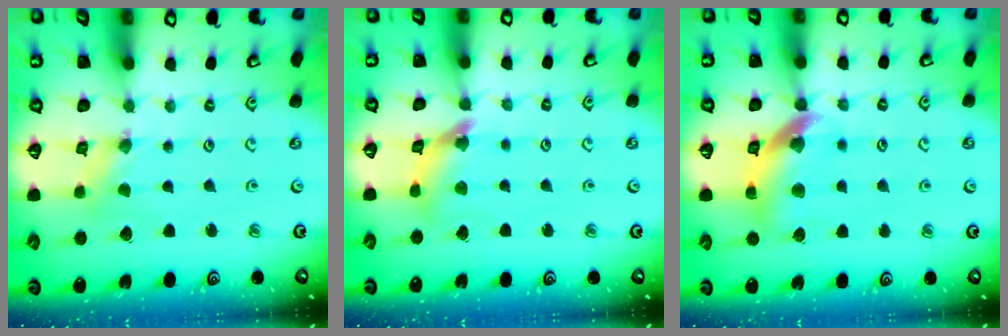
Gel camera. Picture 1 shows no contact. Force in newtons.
{"total": 9.0, "press": 8.9, "slide": 1.1}
{"total": 13.2, "press": 13.1, "slide": 1.8}